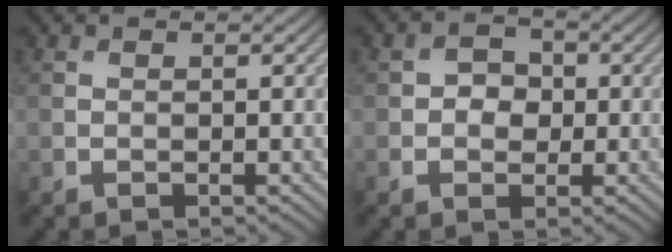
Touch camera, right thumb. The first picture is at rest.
{"total": 2.6, "force": [0.0, 2.3, 1.3], "torque": [-0.023, 0.002, -0.007]}